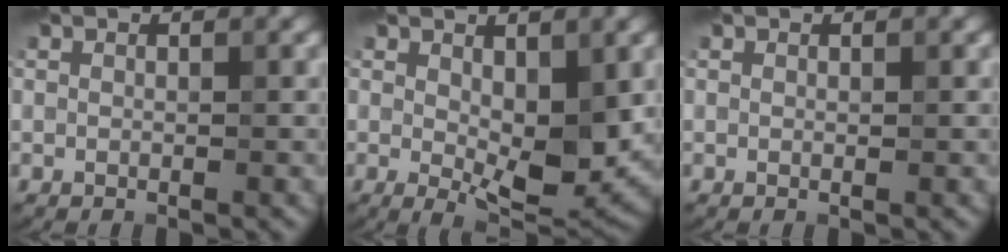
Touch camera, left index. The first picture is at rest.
{"total": 6.1, "force": [0.4, 2.7, 5.4], "torque": [-0.095, -0.016, 0.015]}
{"total": 0.0}